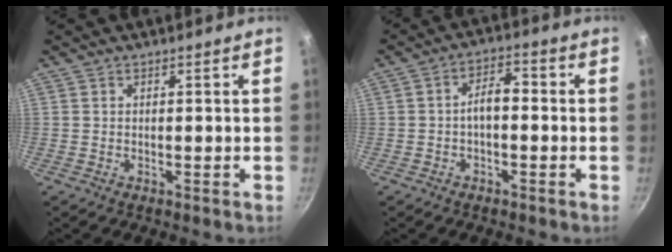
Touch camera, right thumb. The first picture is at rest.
{"total": 4.9, "force": [-0.8, 2.6, 4.1], "torque": [-0.056, 0.025, -0.020]}